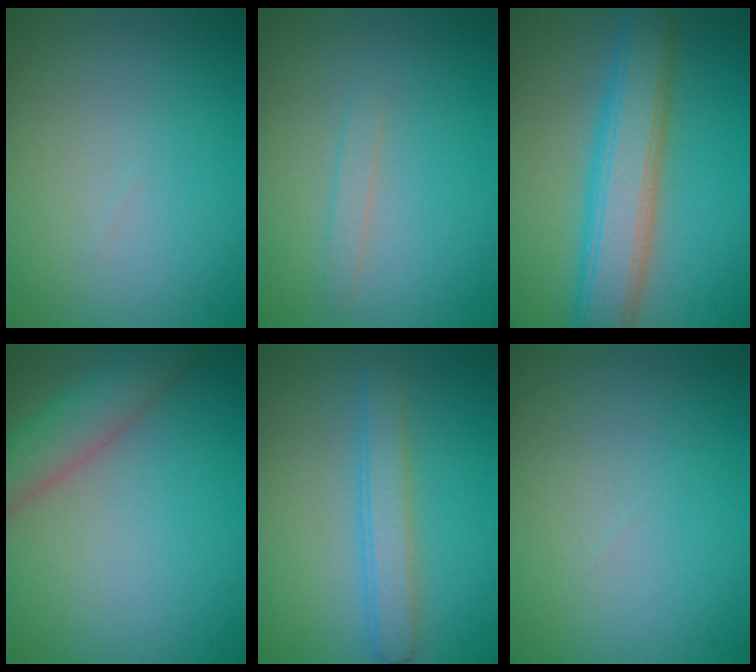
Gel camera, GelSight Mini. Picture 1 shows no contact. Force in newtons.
{"total": 0.9, "press": 0.8, "slide": 0.1}
{"total": 6.6, "press": 6.6, "slide": 0.1}
{"total": 4.0, "press": 4.0, "slide": 0.3}
{"total": 2.9, "press": 2.9, "slide": 0.1}
{"total": 0.0}